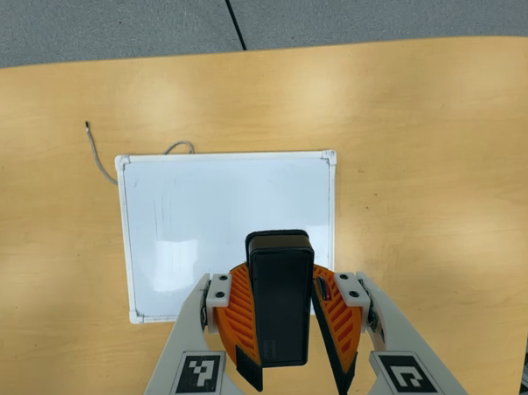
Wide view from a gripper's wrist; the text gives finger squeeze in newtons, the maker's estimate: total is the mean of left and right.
{"total": 9.0, "left": 9.1, "right": 8.9}